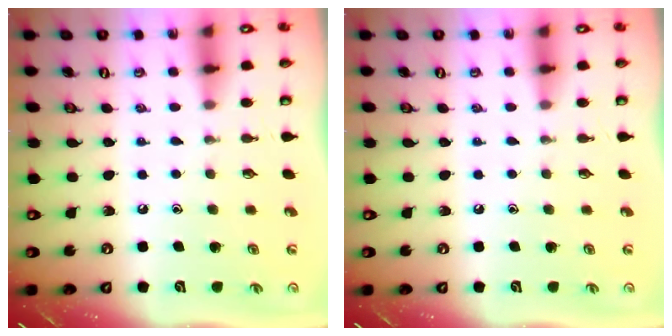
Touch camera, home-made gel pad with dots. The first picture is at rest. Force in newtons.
{"total": 0.0}